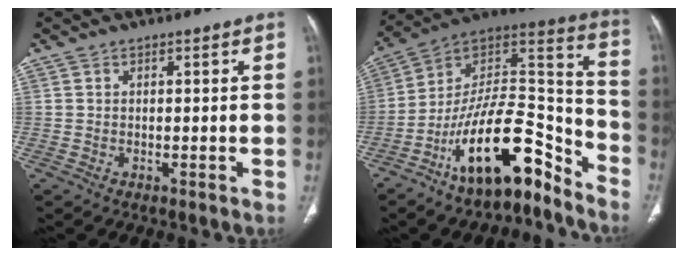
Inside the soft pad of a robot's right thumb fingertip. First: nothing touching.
{"total": 20.5, "force": [-13.3, 7.5, 13.8], "torque": [-0.189, 0.118, -0.224]}